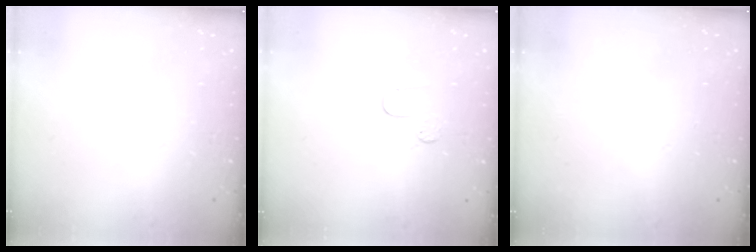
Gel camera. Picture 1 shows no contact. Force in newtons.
{"total": 3.8, "press": 3.8, "slide": 0.3}
{"total": 0.8, "press": 0.5, "slide": 0.6}